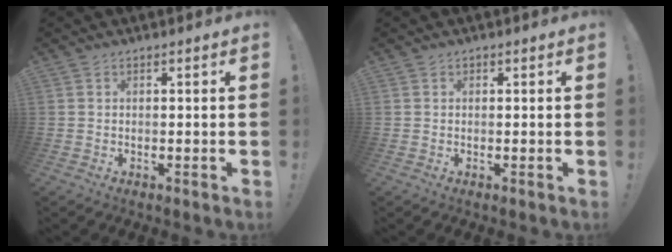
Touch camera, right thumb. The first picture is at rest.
{"total": 0.0}